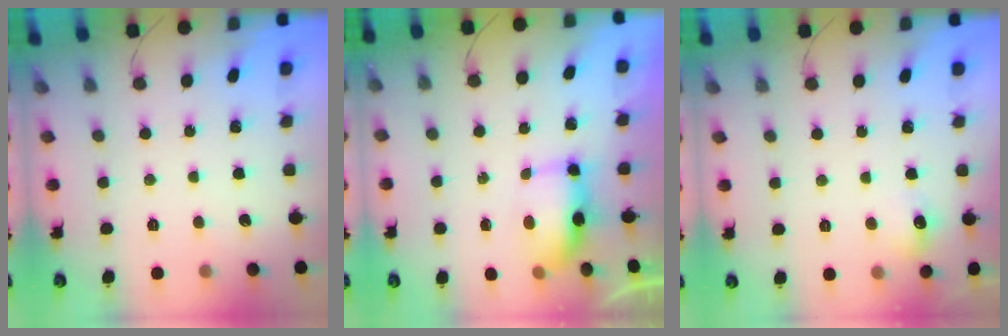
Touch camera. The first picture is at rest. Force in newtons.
{"total": 6.9, "press": 6.8, "slide": 1.2}
{"total": 6.2, "press": 5.9, "slide": 1.8}